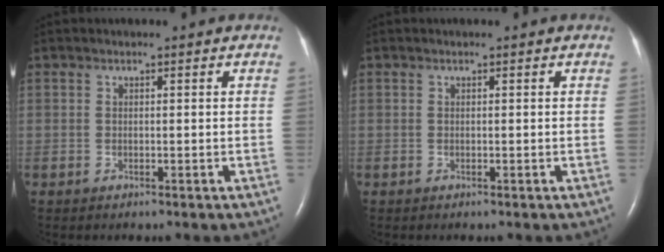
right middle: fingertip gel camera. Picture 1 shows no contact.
{"total": 0.0}